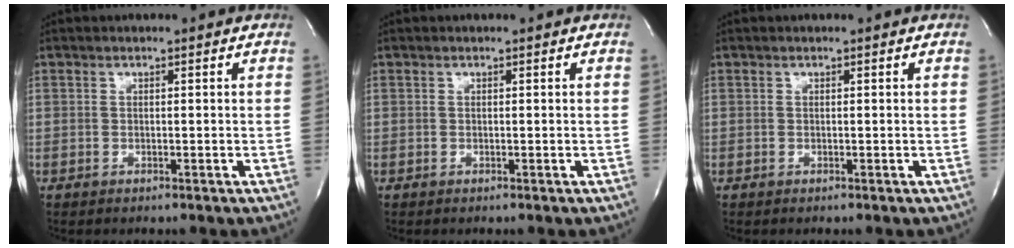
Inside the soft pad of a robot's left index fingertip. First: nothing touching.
{"total": 0.0}
{"total": 0.0}